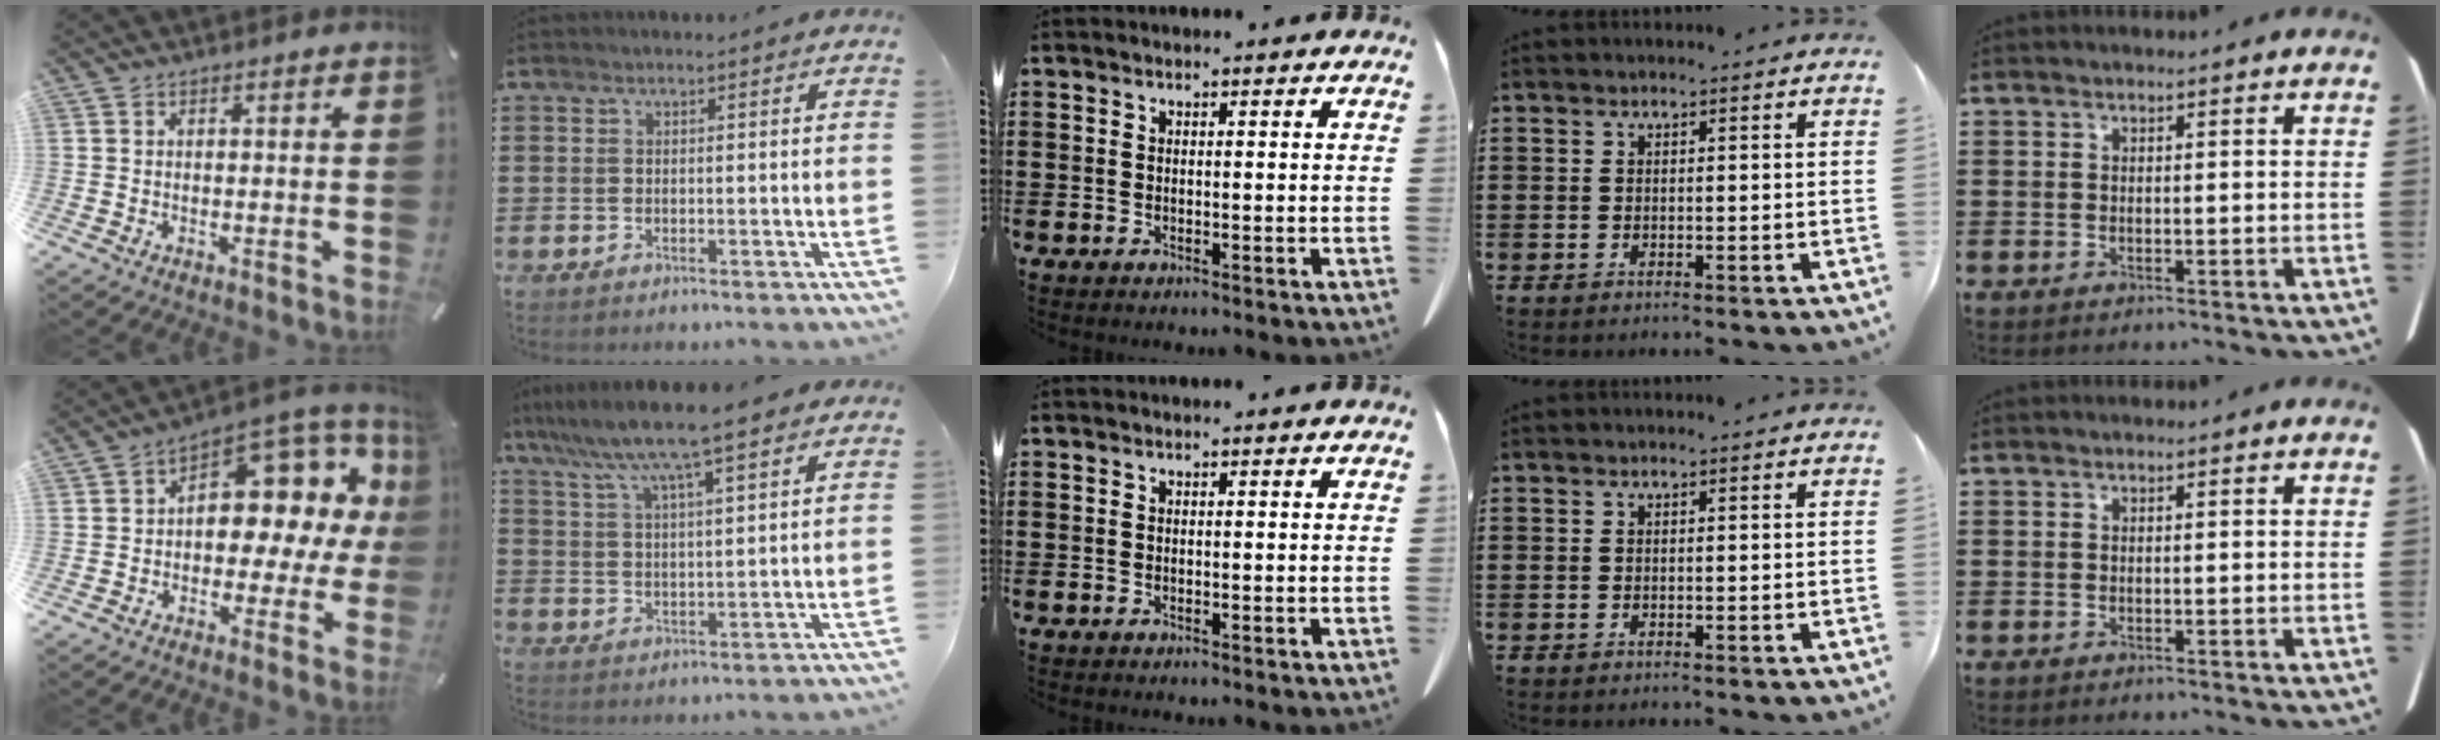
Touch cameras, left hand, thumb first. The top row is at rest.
{"thumb": {"total": 11.9, "force": [4.0, 7.8, 8.1], "torque": [-0.093, -0.055, 0.066]}, "index": {"total": 8.2, "force": [6.7, 0.2, 4.7], "torque": [-0.115, -0.025, 0.115]}}